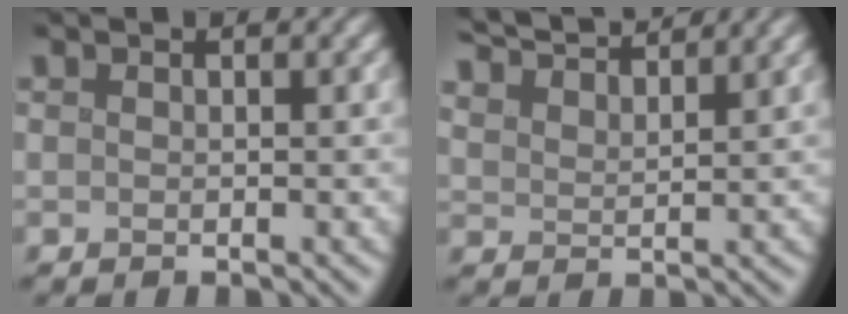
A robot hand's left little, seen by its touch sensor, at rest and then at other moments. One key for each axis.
{"total": 6.5, "fx": 6.0, "fy": 1.2, "fz": 2.3, "tx": -0.042, "ty": 0.020, "tz": 0.083}